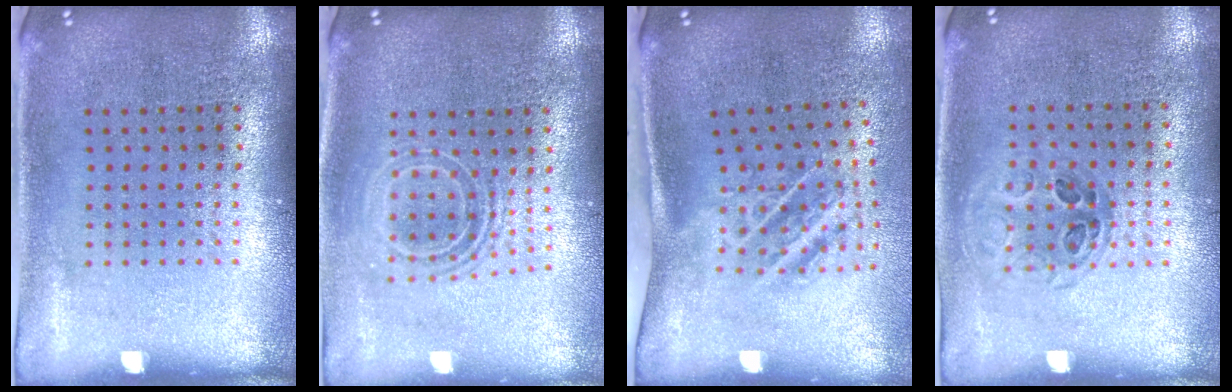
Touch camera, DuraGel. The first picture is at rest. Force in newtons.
{"total": 1.8, "press": 1.4, "slide": 1.2}
{"total": 1.9, "press": 1.1, "slide": 1.6}
{"total": 0.9, "press": 0.8, "slide": 0.4}